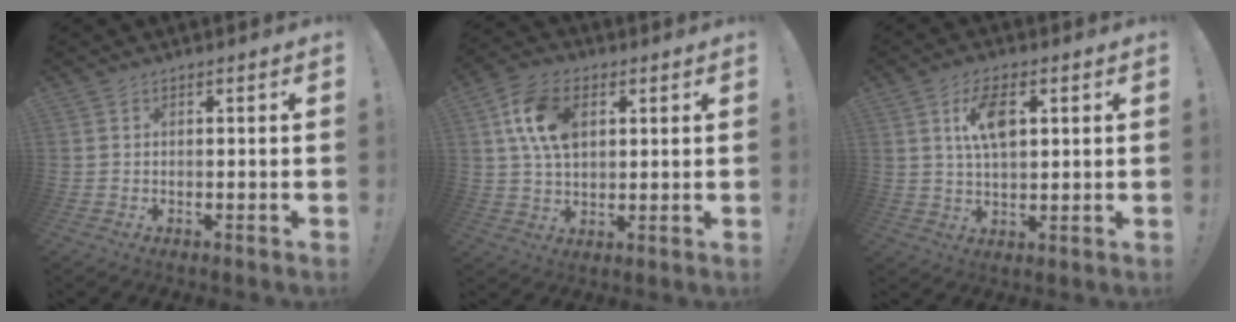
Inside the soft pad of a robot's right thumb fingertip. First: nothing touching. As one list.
[{"total": 13.2, "force": [4.0, 8.9, 8.9], "torque": [-0.167, 0.012, 0.079]}, {"total": 9.1, "force": [2.8, 4.4, 7.4], "torque": [-0.124, 0.001, 0.049]}]